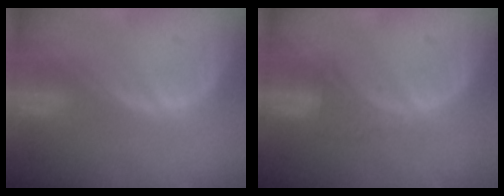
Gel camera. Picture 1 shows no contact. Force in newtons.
{"total": 2.7, "press": 2.6, "slide": 0.7}